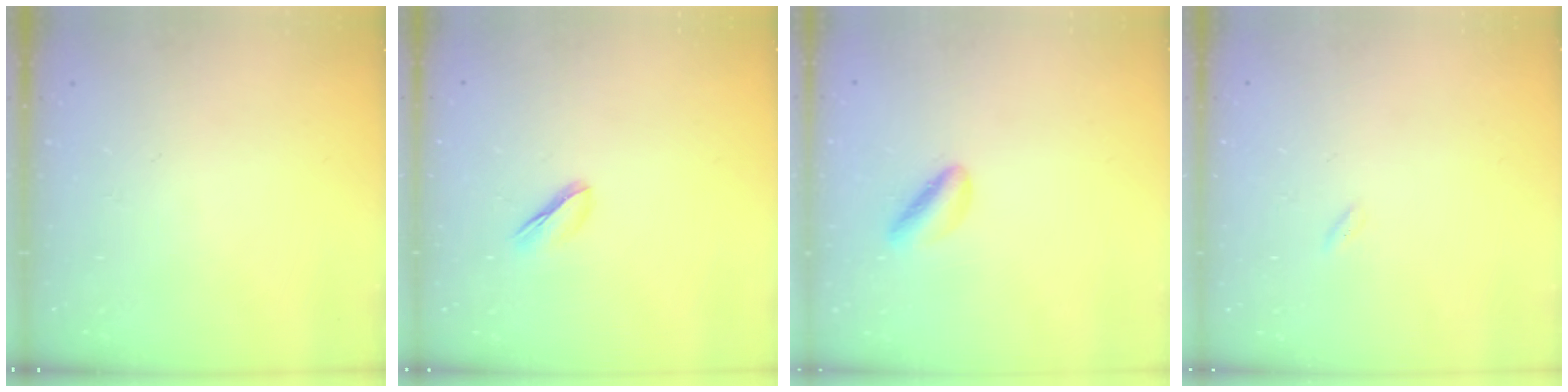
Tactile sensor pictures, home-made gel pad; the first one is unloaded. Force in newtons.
{"total": 3.1, "press": 3.0, "slide": 0.9}
{"total": 4.3, "press": 4.1, "slide": 1.4}
{"total": 0.0}